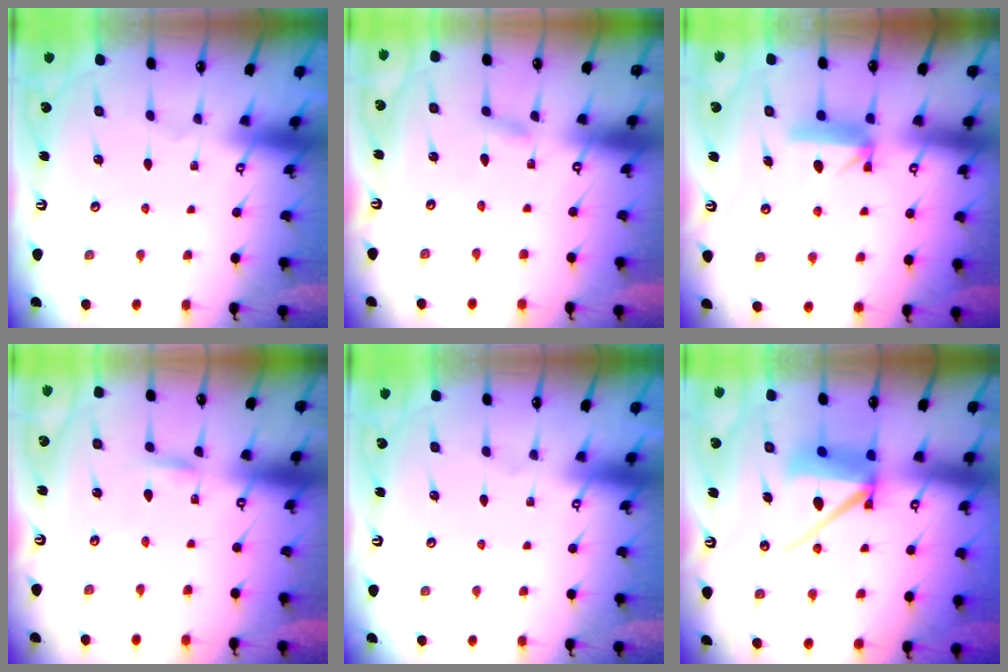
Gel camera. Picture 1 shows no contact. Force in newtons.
{"total": 1.6, "press": 1.6, "slide": 0.1}
{"total": 8.7, "press": 8.7, "slide": 0.5}
{"total": 2.4, "press": 2.4, "slide": 0.0}
{"total": 0.0}
{"total": 11.1, "press": 11.0, "slide": 1.5}